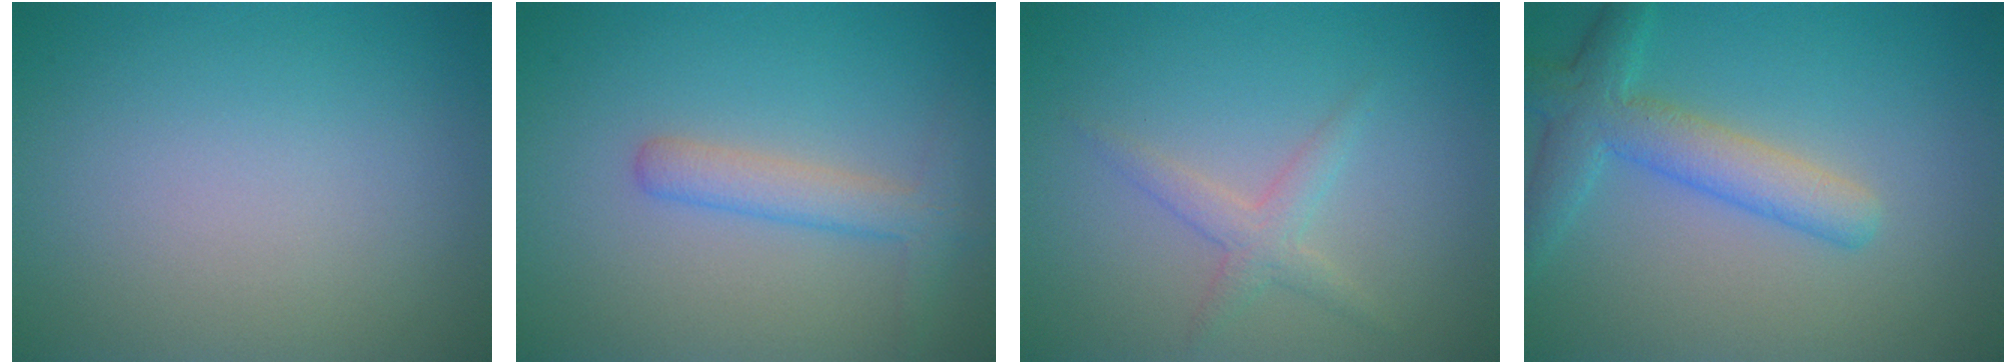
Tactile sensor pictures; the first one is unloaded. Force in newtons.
{"total": 2.7, "press": 2.7, "slide": 0.1}
{"total": 1.9, "press": 1.9, "slide": 0.1}
{"total": 5.6, "press": 5.6, "slide": 0.3}